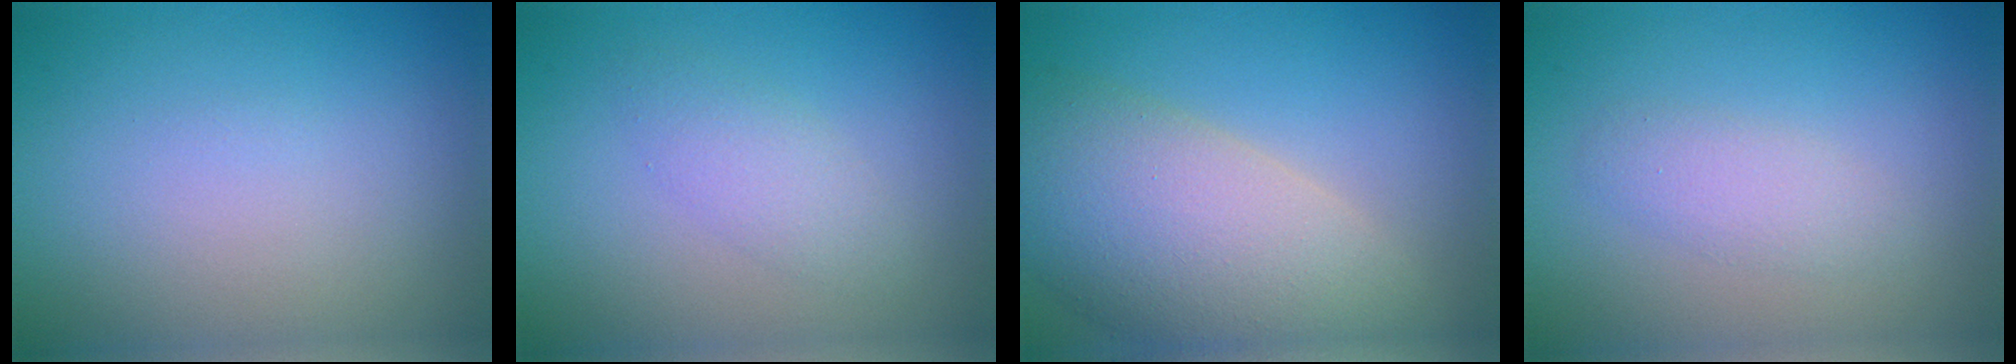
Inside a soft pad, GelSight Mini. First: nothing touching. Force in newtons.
{"total": 2.0, "press": 2.0, "slide": 0.1}
{"total": 10.8, "press": 10.8, "slide": 0.9}
{"total": 1.9, "press": 1.9, "slide": 0.0}